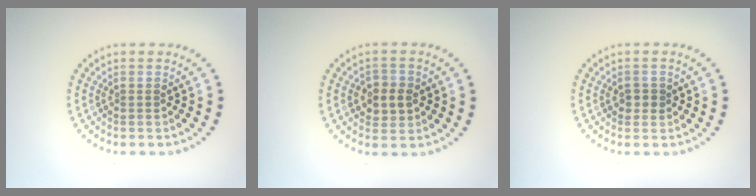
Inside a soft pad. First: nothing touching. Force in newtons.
{"total": 2.6, "press": 2.6, "slide": 0.4}
{"total": 1.3, "press": 1.2, "slide": 0.5}